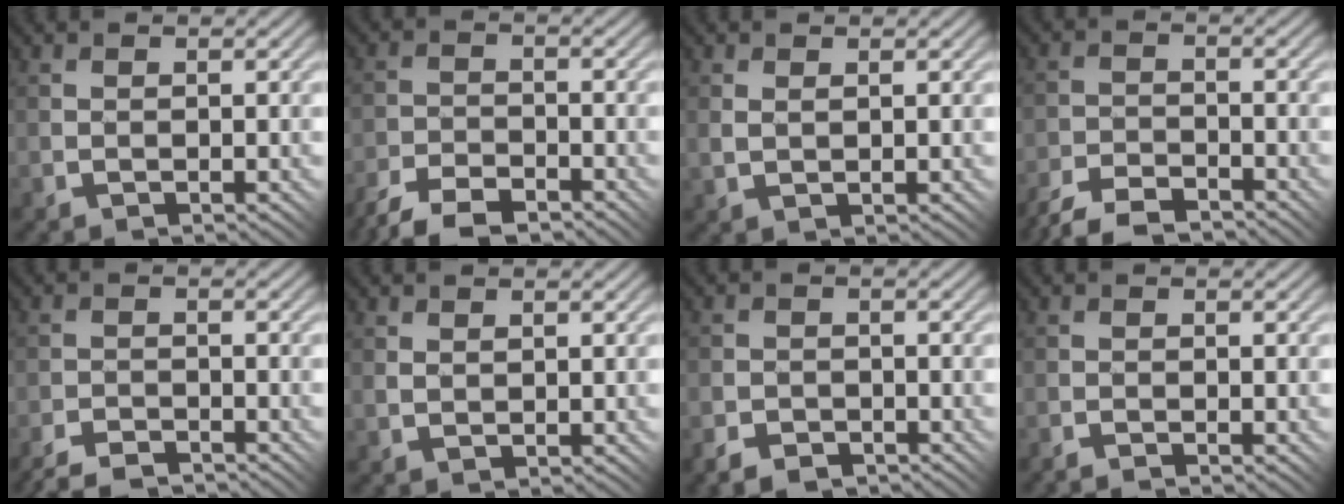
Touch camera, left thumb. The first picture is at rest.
{"total": 6.6, "force": [-5.6, 2.0, 2.9], "torque": [-0.053, -0.001, -0.112]}
{"total": 1.7, "force": [0.4, 1.0, 1.4], "torque": [-0.031, -0.001, 0.014]}
{"total": 6.2, "force": [-5.6, 1.5, 2.3], "torque": [-0.043, -0.001, -0.115]}
{"total": 4.1, "force": [-3.8, 0.6, 1.3], "torque": [-0.022, 0.003, -0.077]}
{"total": 1.0, "force": [0.5, 0.5, 0.6], "torque": [-0.017, 0.000, 0.013]}
{"total": 2.9, "force": [-2.4, 1.4, 0.8], "torque": [-0.018, 0.000, -0.052]}
{"total": 1.3, "force": [-1.3, -0.2, 0.0], "torque": [-0.002, 0.004, -0.027]}